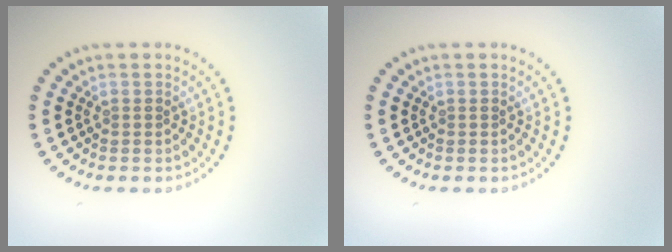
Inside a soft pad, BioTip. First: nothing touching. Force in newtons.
{"total": 0.0}